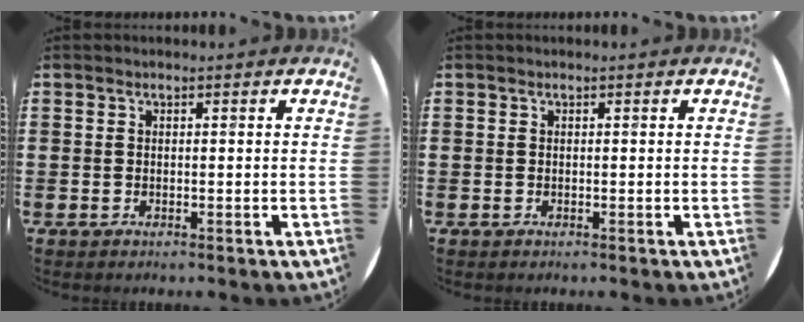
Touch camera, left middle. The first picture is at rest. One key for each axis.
{"total": 0.0}